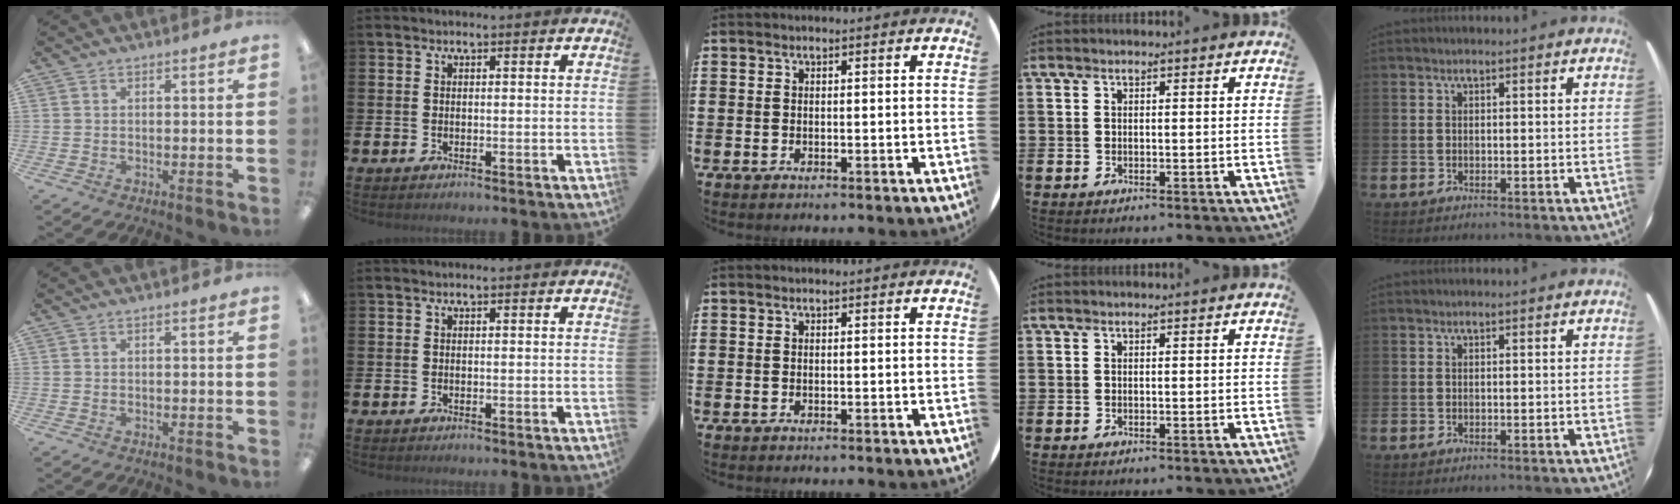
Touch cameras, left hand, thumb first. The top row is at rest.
{}